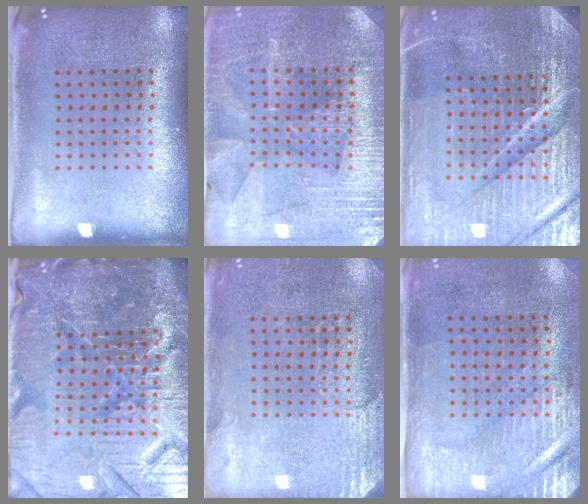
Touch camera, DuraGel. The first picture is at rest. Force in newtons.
{"total": 3.1, "press": 3.0, "slide": 0.5}
{"total": 5.8, "press": 5.3, "slide": 2.4}
{"total": 6.8, "press": 6.1, "slide": 3.0}
{"total": 2.7, "press": 2.4, "slide": 1.2}
{"total": 2.9, "press": 2.5, "slide": 1.5}